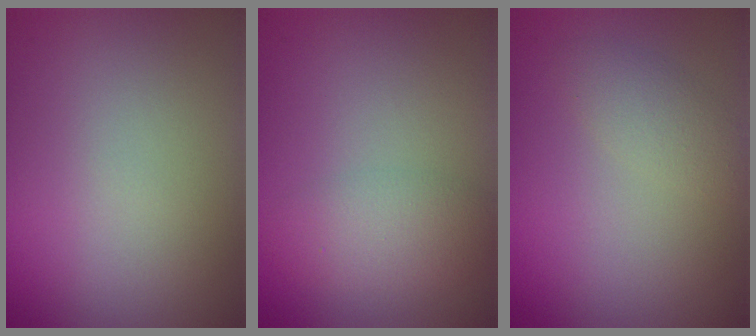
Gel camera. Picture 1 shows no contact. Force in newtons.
{"total": 2.8, "press": 2.8, "slide": 0.1}
{"total": 1.8, "press": 1.8, "slide": 0.1}